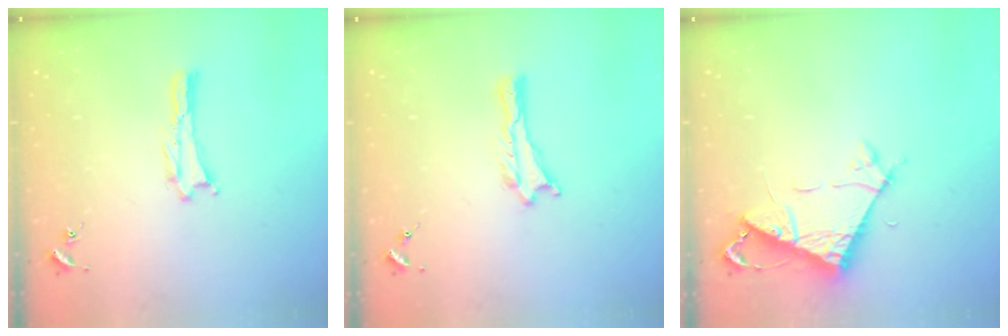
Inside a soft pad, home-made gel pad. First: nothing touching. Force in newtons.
{"total": 0.0}
{"total": 7.1, "press": 7.0, "slide": 0.5}